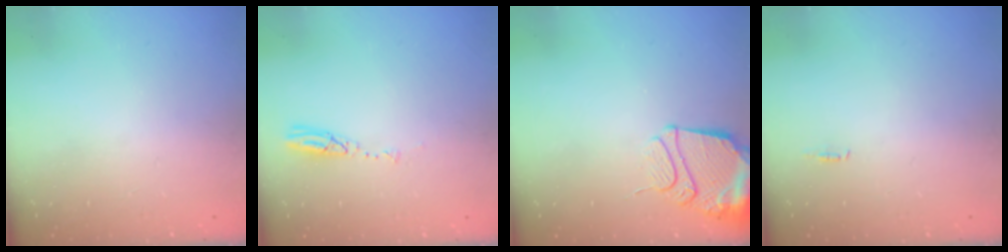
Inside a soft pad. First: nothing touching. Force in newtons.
{"total": 3.7, "press": 3.7, "slide": 0.4}
{"total": 13.3, "press": 13.2, "slide": 1.4}
{"total": 4.8, "press": 2.5, "slide": 4.1}